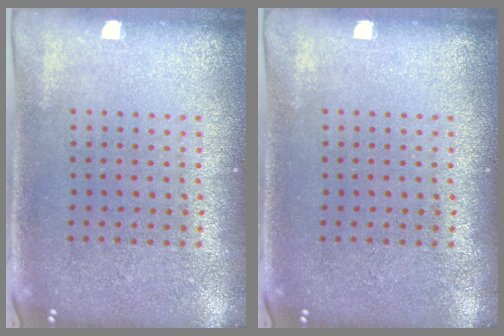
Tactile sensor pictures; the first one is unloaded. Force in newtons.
{"total": 0.0}